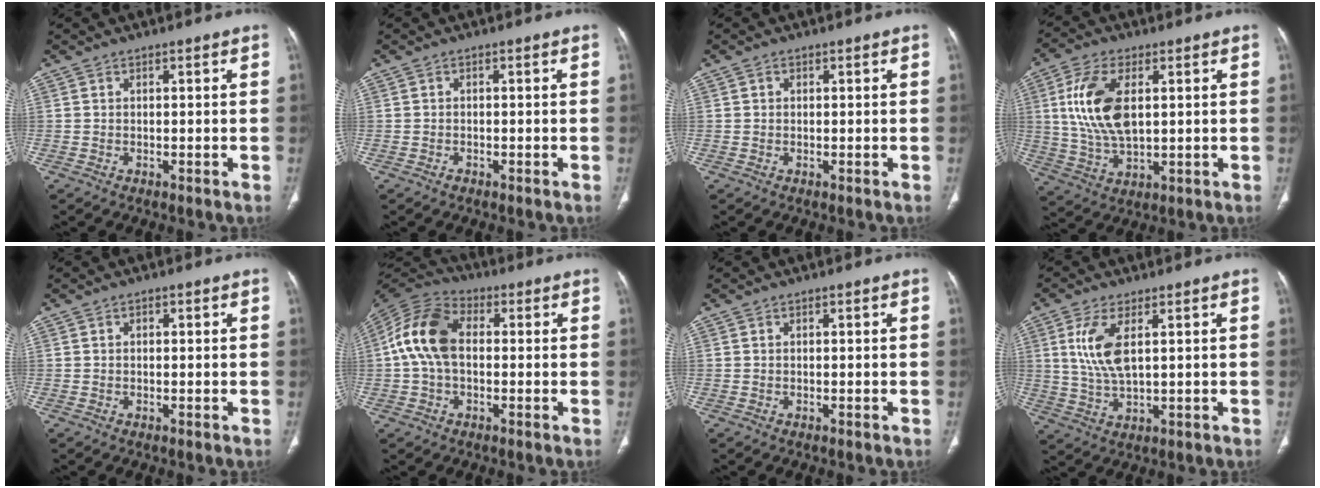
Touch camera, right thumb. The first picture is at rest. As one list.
[{"total": 0.7, "force": [-0.5, 0.4, 0.2], "torque": [-0.003, 0.001, -0.010]}, {"total": 0.6, "force": [0.1, 0.5, 0.2], "torque": [0.001, 0.002, 0.002]}, {"total": 12.9, "force": [2.6, 6.6, 10.8], "torque": [-0.217, -0.005, 0.054]}, {"total": 0.6, "force": [0.2, 0.4, 0.3], "torque": [0.003, 0.002, 0.000]}, {"total": 12.1, "force": [0.4, 7.9, 9.2], "torque": [-0.176, 0.031, -0.004]}, {"total": 0.0}, {"total": 8.1, "force": [2.2, 3.2, 7.0], "torque": [-0.153, -0.009, 0.049]}]